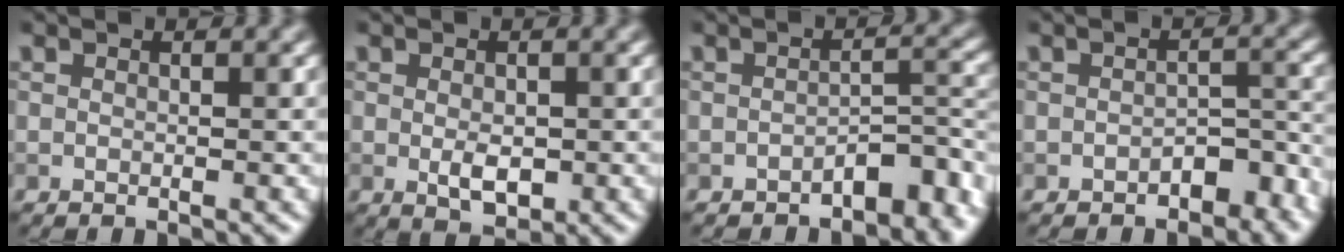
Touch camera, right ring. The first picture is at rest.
{"total": 2.5, "force": [-0.3, 1.5, 2.0], "torque": [-0.034, -0.004, -0.003]}
{"total": 4.2, "force": [-2.8, 1.6, 2.7], "torque": [-0.027, 0.009, -0.043]}
{"total": 3.5, "force": [-2.2, 1.9, 2.0], "torque": [-0.022, 0.004, -0.031]}